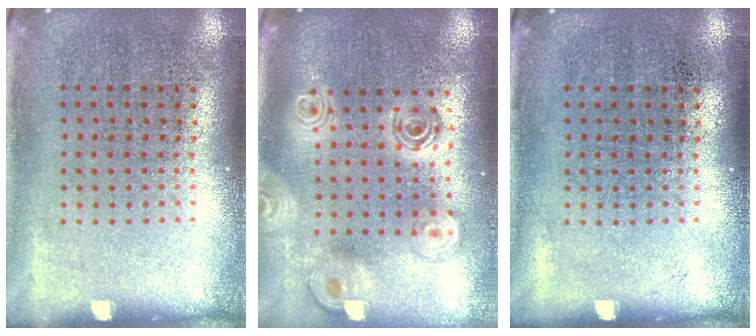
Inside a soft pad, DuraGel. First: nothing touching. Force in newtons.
{"total": 2.2, "press": 1.8, "slide": 1.2}
{"total": 0.0}